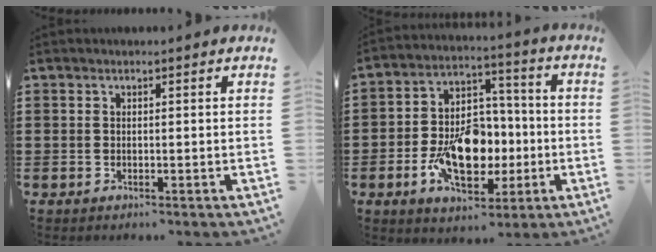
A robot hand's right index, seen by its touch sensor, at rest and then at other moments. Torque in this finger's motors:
{"motor_torque": [2.14, 0.00, 1.05, 0.21]}